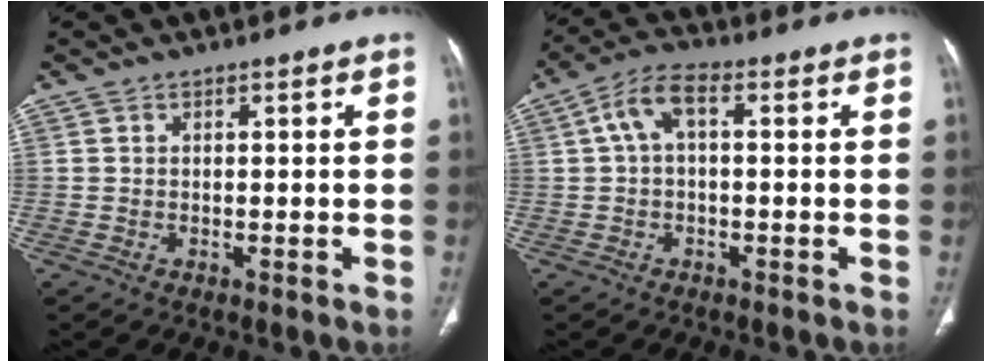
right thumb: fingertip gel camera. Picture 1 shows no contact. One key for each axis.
{"total": 5.9, "fx": 0.7, "fy": 2.9, "fz": 5.1, "tx": -0.098, "ty": 0.022, "tz": 0.005}